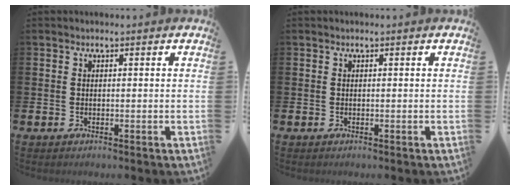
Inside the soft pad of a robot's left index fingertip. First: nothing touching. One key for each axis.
{"total": 0.0}